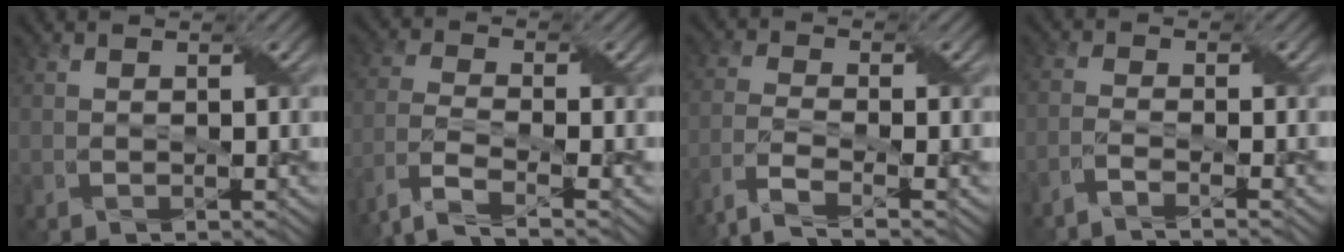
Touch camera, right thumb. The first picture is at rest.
{"total": 8.2, "force": [-6.0, 2.2, 5.0], "torque": [-0.117, -0.015, -0.119]}
{"total": 6.7, "force": [-4.9, 1.7, 4.2], "torque": [-0.089, -0.010, -0.102]}
{"total": 3.3, "force": [-2.5, 0.4, 2.1], "torque": [-0.034, 0.004, -0.062]}